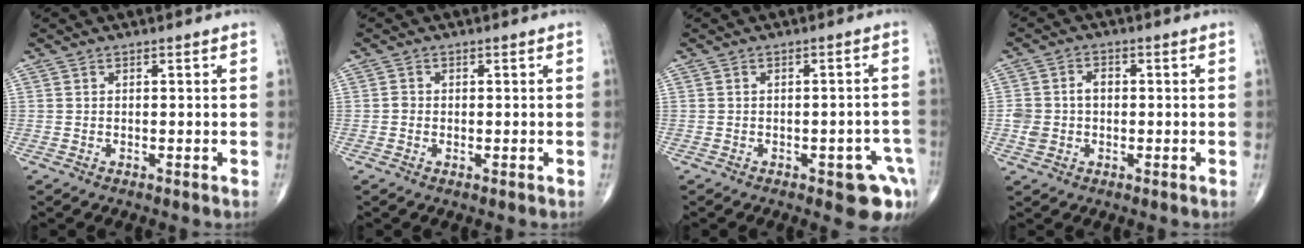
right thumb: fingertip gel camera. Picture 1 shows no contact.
{"total": 1.0, "force": [-0.1, 0.9, 0.5], "torque": [-0.006, 0.001, -0.005]}
{"total": 7.7, "force": [-3.7, 2.9, 6.1], "torque": [-0.051, 0.015, -0.040]}
{"total": 5.0, "force": [-0.2, 3.9, 3.0], "torque": [-0.053, 0.016, -0.002]}